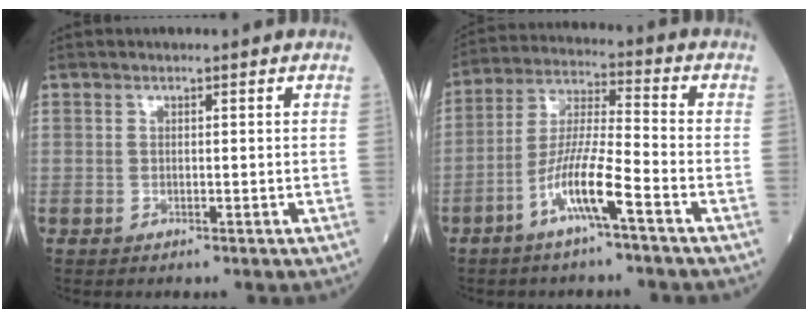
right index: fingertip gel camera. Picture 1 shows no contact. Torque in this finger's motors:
{"motor_torque": [0.19, -0.11, 0.29, 0.16]}